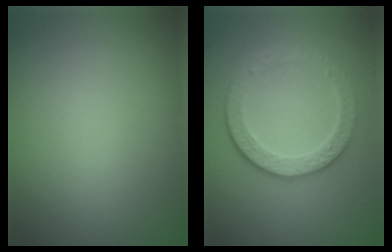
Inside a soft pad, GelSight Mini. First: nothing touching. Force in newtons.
{"total": 4.8, "press": 3.4, "slide": 3.4}